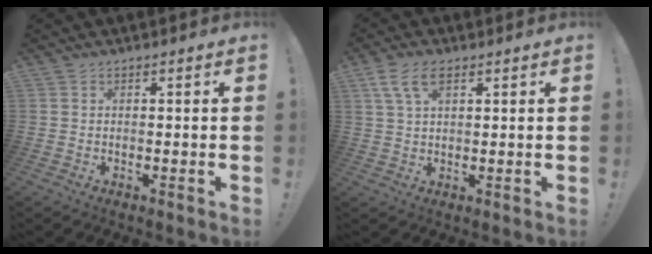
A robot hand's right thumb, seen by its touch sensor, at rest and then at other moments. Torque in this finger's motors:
{"motor_torque": [-0.31, 0.42, 0.59, 0.07, 0.20]}